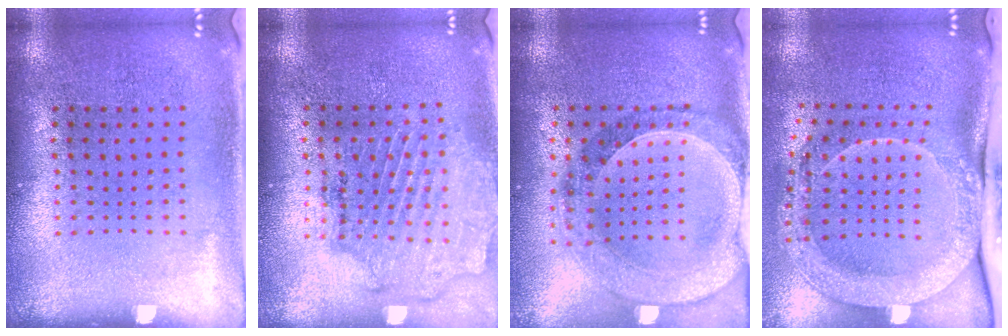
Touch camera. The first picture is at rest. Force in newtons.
{"total": 1.6, "press": 1.6, "slide": 0.5}
{"total": 1.5, "press": 1.4, "slide": 0.3}
{"total": 2.1, "press": 2.0, "slide": 0.8}